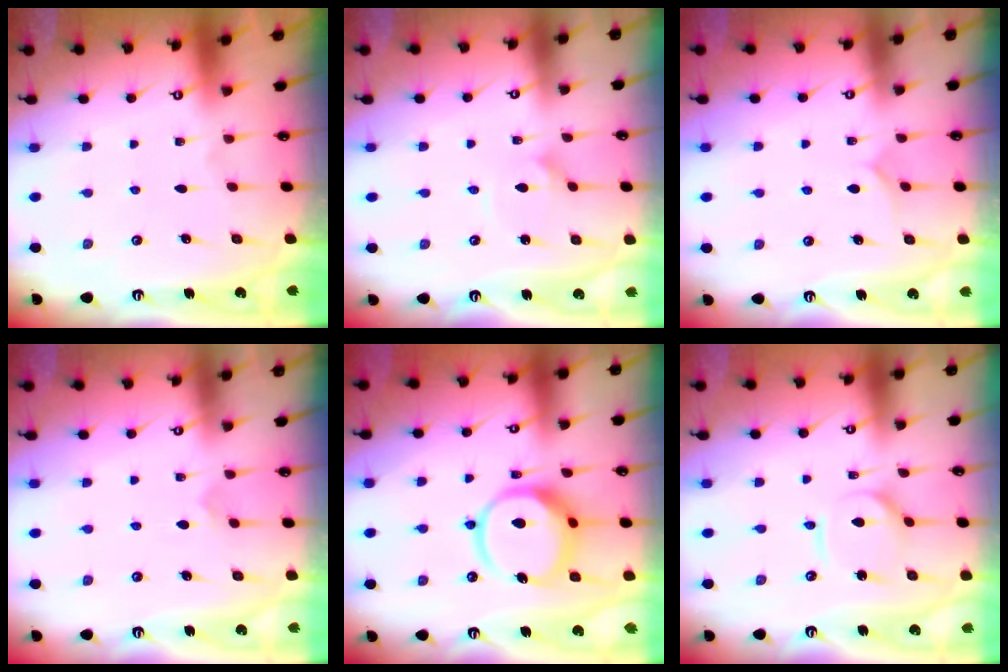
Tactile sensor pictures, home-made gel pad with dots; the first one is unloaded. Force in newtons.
{"total": 2.0, "press": 2.0, "slide": 0.0}
{"total": 4.1, "press": 4.1, "slide": 0.4}
{"total": 5.0, "press": 5.0, "slide": 0.3}
{"total": 13.6, "press": 13.5, "slide": 1.5}
{"total": 5.0, "press": 4.9, "slide": 0.5}